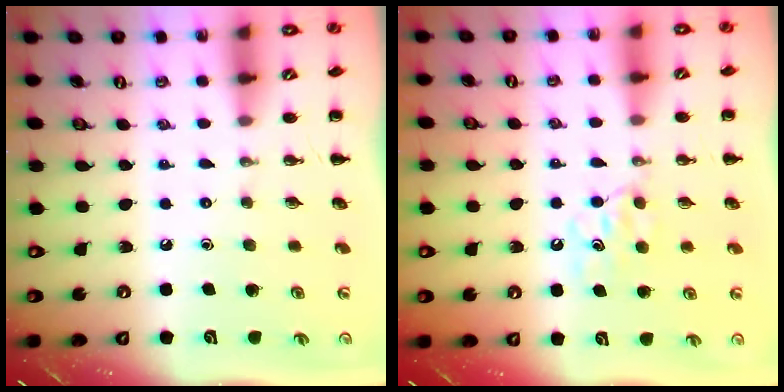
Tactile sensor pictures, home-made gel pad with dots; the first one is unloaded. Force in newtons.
{"total": 6.6, "press": 6.4, "slide": 1.6}